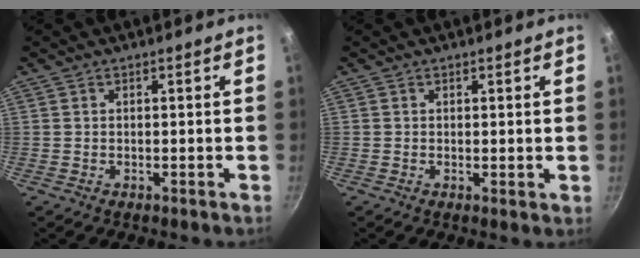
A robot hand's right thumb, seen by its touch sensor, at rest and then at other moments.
{"total": 0.8, "force": [0.4, 0.4, 0.5], "torque": [-0.006, -0.007, 0.004]}